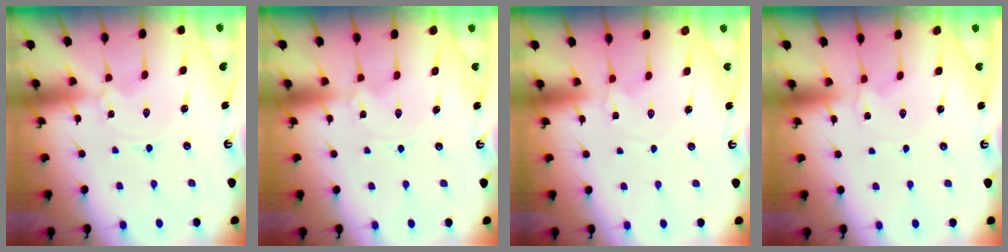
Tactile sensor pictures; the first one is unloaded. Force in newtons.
{"total": 0.8, "press": 0.8, "slide": 0.2}
{"total": 2.7, "press": 2.7, "slide": 0.4}
{"total": 0.9, "press": 0.8, "slide": 0.2}